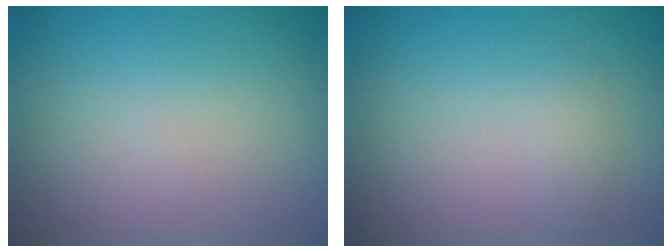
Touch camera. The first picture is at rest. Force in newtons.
{"total": 1.0, "press": 1.0, "slide": 0.1}